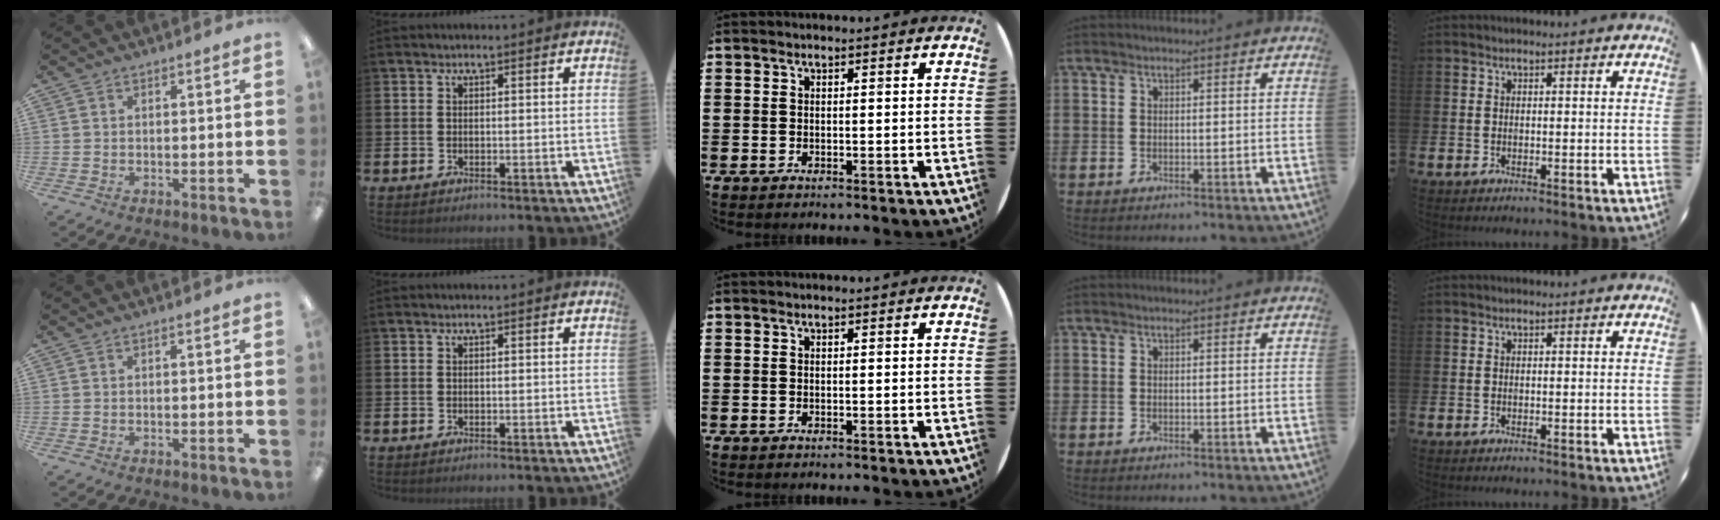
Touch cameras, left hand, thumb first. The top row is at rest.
{}